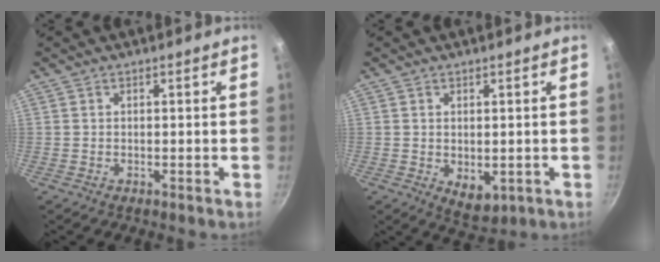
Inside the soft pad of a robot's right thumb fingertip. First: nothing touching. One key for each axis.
{"total": 4.9, "fx": -0.5, "fy": 3.1, "fz": 3.8, "tx": -0.046, "ty": -0.014, "tz": 0.001}